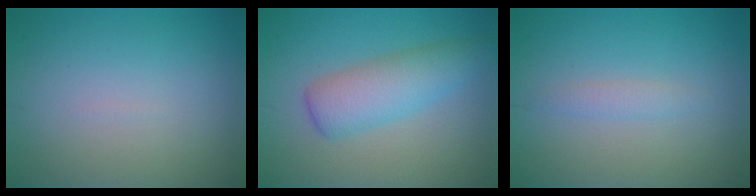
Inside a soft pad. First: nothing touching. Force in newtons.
{"total": 4.5, "press": 4.5, "slide": 0.1}
{"total": 1.2, "press": 1.2, "slide": 0.0}